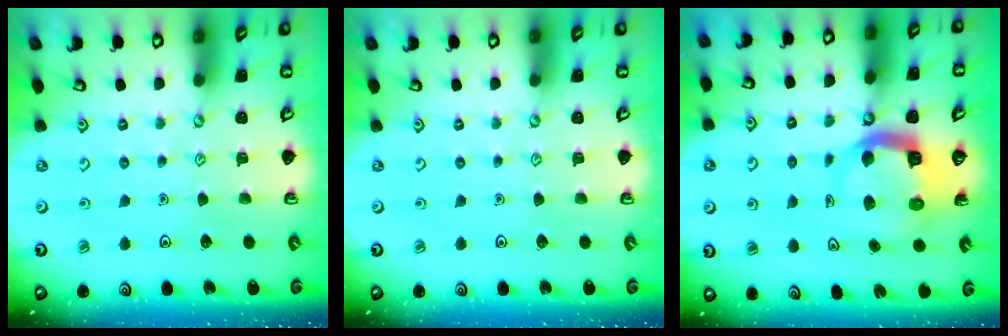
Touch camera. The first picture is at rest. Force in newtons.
{"total": 0.0}
{"total": 8.0, "press": 7.9, "slide": 1.1}